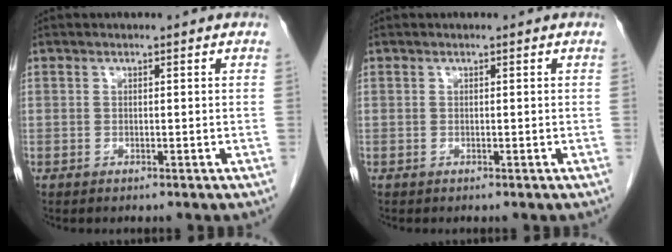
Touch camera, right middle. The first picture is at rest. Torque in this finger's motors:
{"motor_torque": [-0.17, -0.17, 0.00, 0.00]}